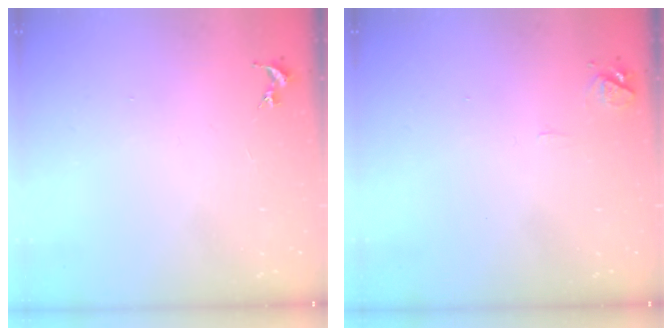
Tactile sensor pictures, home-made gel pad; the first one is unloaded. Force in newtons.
{"total": 6.3, "press": 6.3, "slide": 0.7}